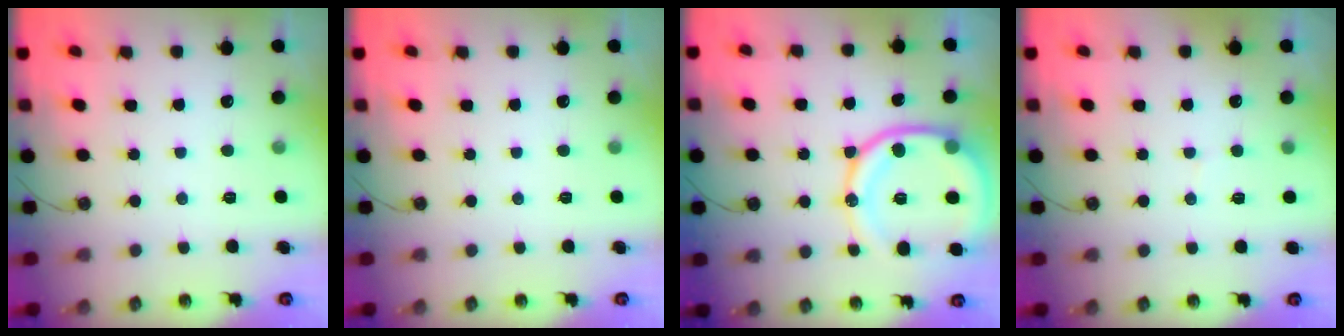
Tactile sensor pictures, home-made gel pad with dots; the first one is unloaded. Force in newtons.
{"total": 0.0}
{"total": 17.5, "press": 17.4, "slide": 1.9}
{"total": 4.1, "press": 4.0, "slide": 1.0}